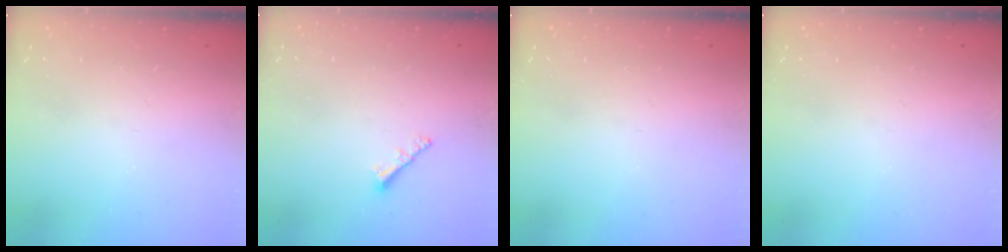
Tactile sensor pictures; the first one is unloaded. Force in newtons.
{"total": 1.9, "press": 1.8, "slide": 0.5}
{"total": 0.0}
{"total": 0.0}